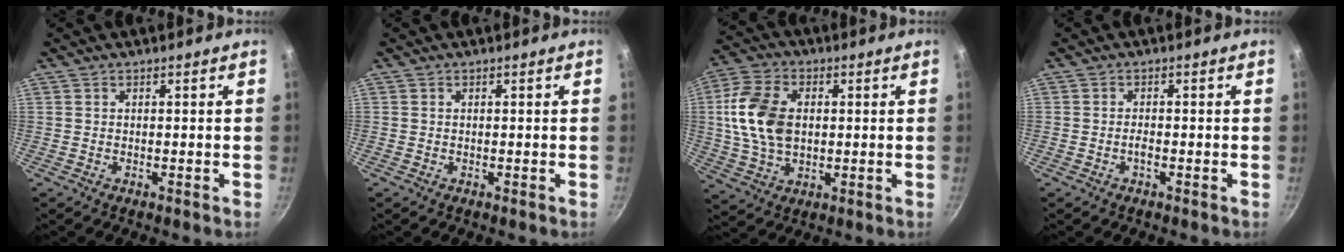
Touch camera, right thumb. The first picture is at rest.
{"total": 0.0}
{"total": 13.6, "force": [1.2, 9.1, 10.1], "torque": [-0.183, 0.006, 0.018]}
{"total": 1.3, "force": [-0.6, 0.5, 1.0], "torque": [-0.019, 0.008, -0.014]}